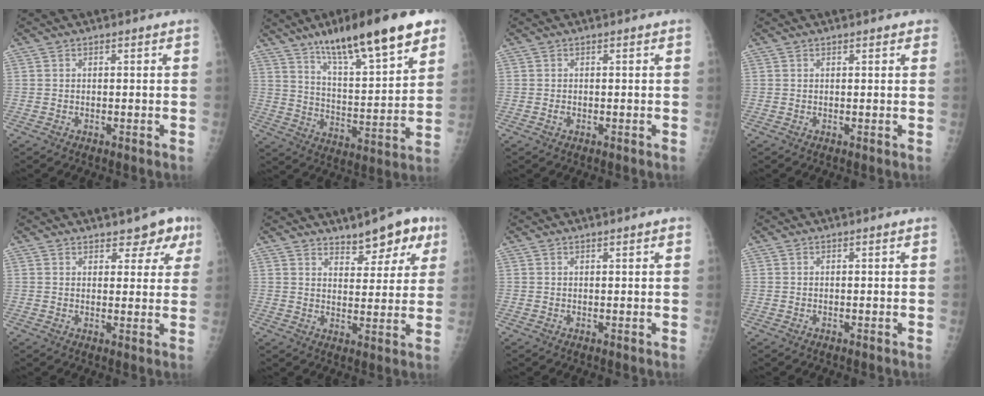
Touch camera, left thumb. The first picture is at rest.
{"total": 22.0, "force": [14.1, 4.7, 16.2], "torque": [-0.229, -0.052, 0.226]}
{"total": 0.5, "force": [-0.1, 0.3, 0.4], "torque": [-0.007, -0.001, -0.001]}
{"total": 1.6, "force": [1.1, 0.6, 0.9], "torque": [-0.006, -0.001, 0.011]}
{"total": 5.9, "force": [4.0, 3.1, 3.1], "torque": [0.001, -0.016, 0.048]}
{"total": 8.7, "force": [5.8, 3.9, 5.1], "torque": [-0.033, -0.031, 0.083]}
{"total": 1.2, "force": [0.8, 0.1, 0.9], "torque": [-0.012, -0.001, 0.011]}
{"total": 0.0}